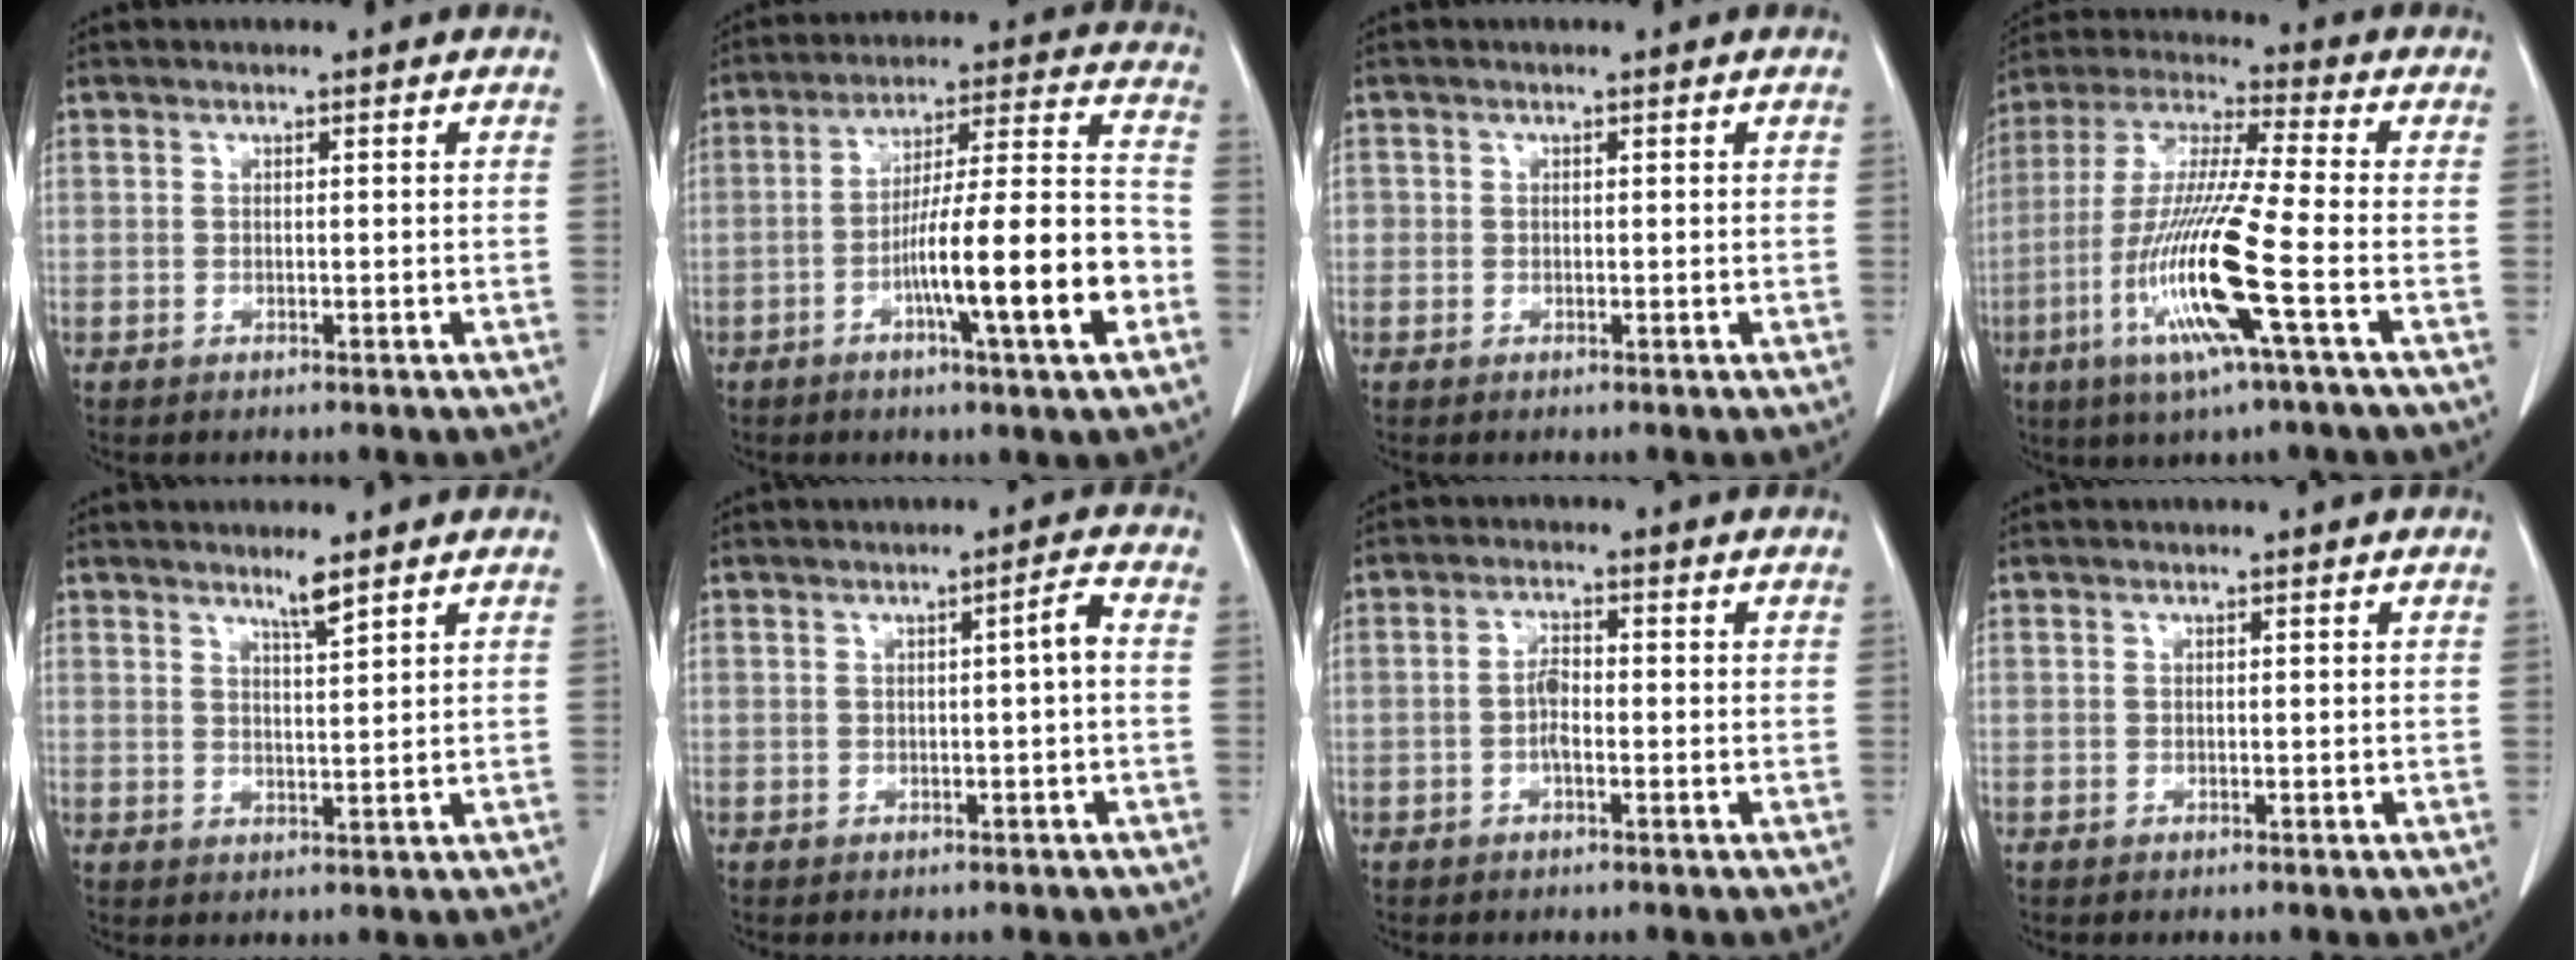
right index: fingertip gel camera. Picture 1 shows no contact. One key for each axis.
{"total": 16.1, "fx": -5.6, "fy": 0.5, "fz": 15.1, "tx": -0.244, "ty": 0.006, "tz": -0.087}
{"total": 0.6, "fx": 0.0, "fy": 0.6, "fz": 0.1, "tx": 0.007, "ty": 0.004, "tz": -0.003}
{"total": 15.5, "fx": -5.1, "fy": -0.5, "fz": 14.6, "tx": -0.302, "ty": -0.019, "tz": -0.105}
{"total": 2.7, "fx": 2.2, "fy": -0.5, "fz": 1.5, "tx": -0.031, "ty": -0.008, "tz": 0.041}
{"total": 2.3, "fx": 0.0, "fy": -0.2, "fz": 2.3, "tx": -0.033, "ty": 0.005, "tz": 0.001}
{"total": 2.6, "fx": -0.7, "fy": 0.9, "fz": 2.3, "tx": -0.043, "ty": 0.004, "tz": -0.015}
{"total": 0.0}